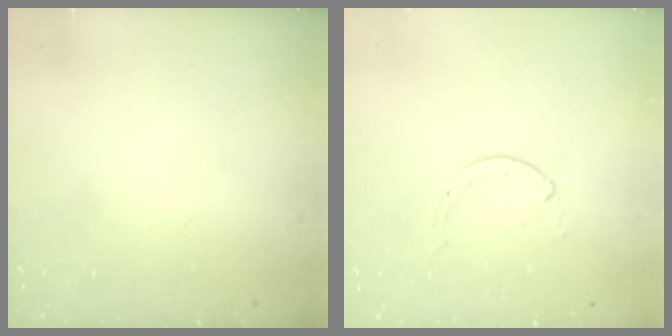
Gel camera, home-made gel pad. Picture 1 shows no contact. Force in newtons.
{"total": 0.6, "press": 0.5, "slide": 0.1}